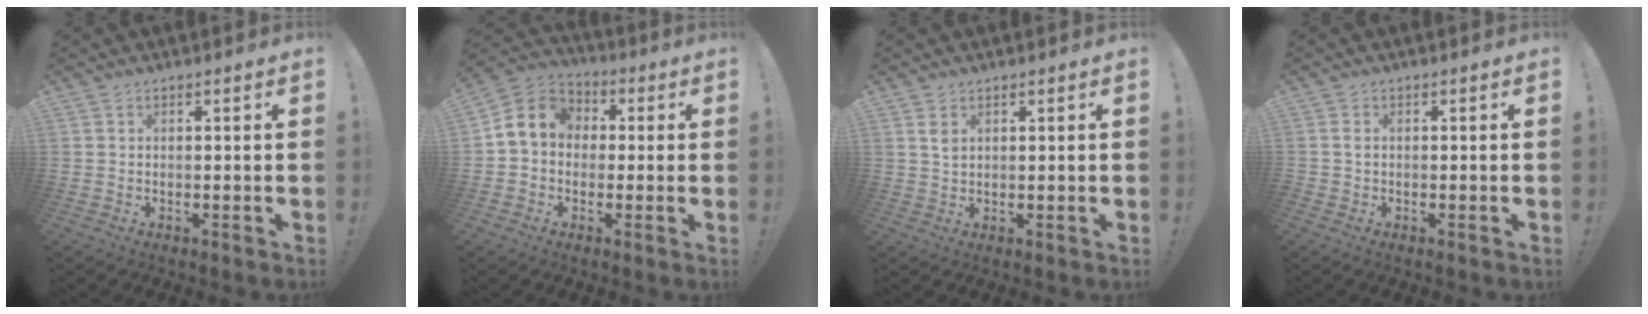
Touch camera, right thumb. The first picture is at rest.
{"total": 9.4, "force": [0.7, 8.1, 4.8], "torque": [-0.076, 0.014, 0.019]}
{"total": 2.4, "force": [1.2, 1.3, 1.6], "torque": [-0.018, -0.004, 0.019]}
{"total": 1.0, "force": [-0.2, 0.8, 0.5], "torque": [-0.008, 0.005, -0.005]}